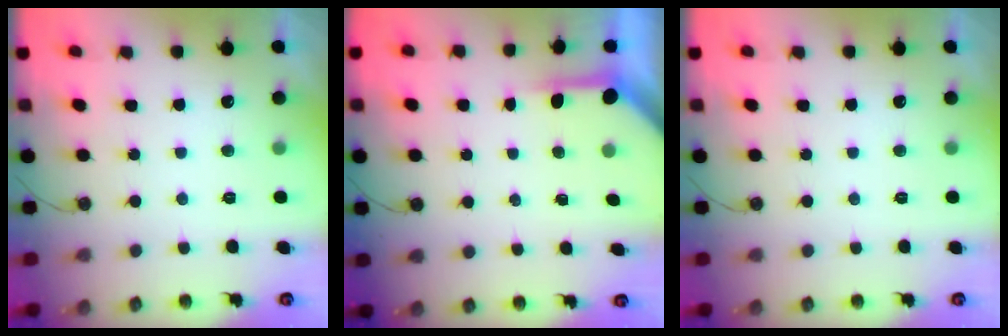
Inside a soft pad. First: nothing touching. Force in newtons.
{"total": 3.9, "press": 3.8, "slide": 0.3}
{"total": 0.0}